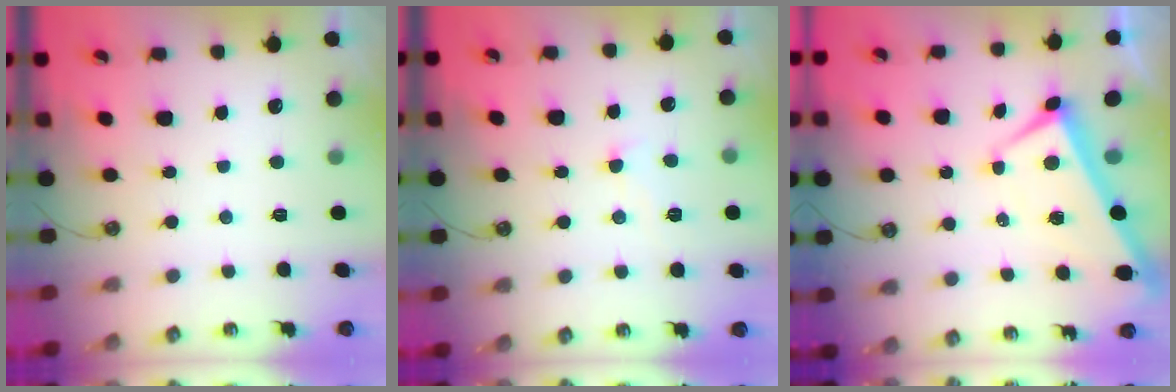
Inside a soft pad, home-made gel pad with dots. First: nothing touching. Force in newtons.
{"total": 3.1, "press": 3.1, "slide": 0.2}
{"total": 2.3, "press": 2.2, "slide": 0.5}